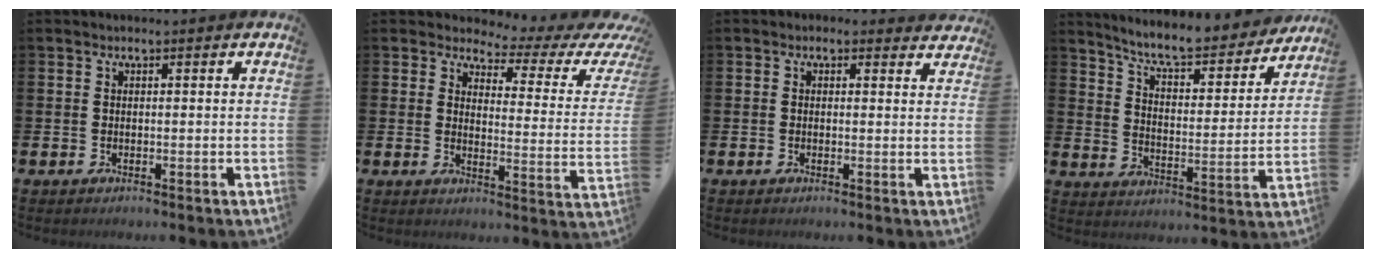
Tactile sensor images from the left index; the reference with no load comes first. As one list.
[{"total": 3.0, "force": [2.4, 1.4, 1.1], "torque": [-0.026, -0.031, 0.028]}, {"total": 1.0, "force": [0.7, 0.6, 0.1], "torque": [-0.003, 0.004, 0.011]}, {"total": 8.2, "force": [7.7, 1.1, 2.6], "torque": [-0.081, -0.057, 0.132]}]